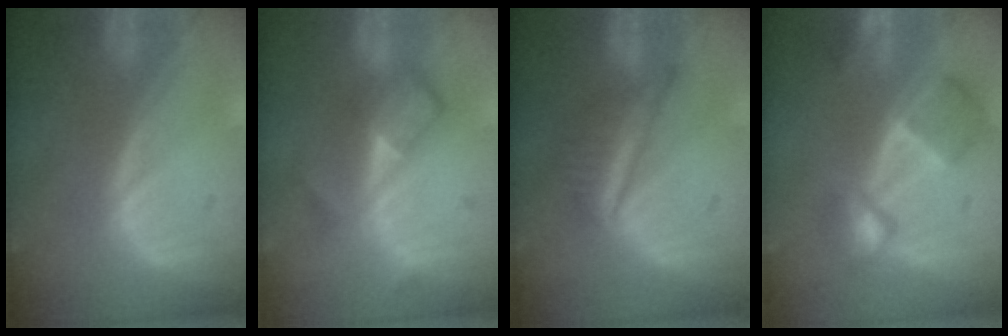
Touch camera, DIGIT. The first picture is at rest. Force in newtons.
{"total": 5.0, "press": 5.0, "slide": 0.5}
{"total": 5.3, "press": 5.3, "slide": 0.2}
{"total": 7.6, "press": 6.7, "slide": 3.5}